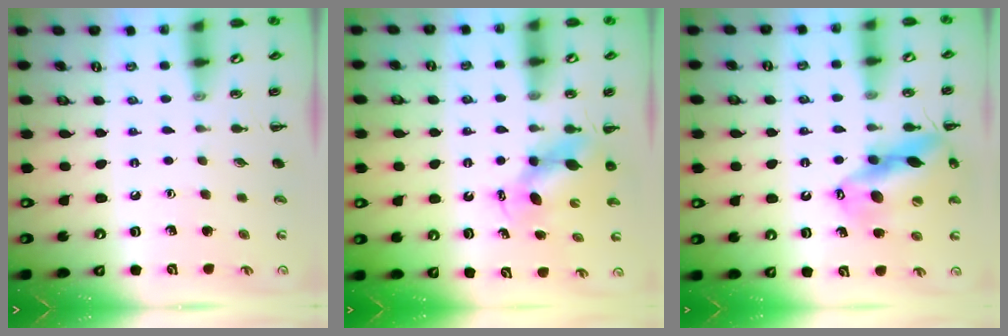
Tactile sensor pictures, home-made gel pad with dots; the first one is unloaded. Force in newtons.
{"total": 6.1, "press": 6.0, "slide": 1.1}
{"total": 16.8, "press": 16.6, "slide": 2.8}